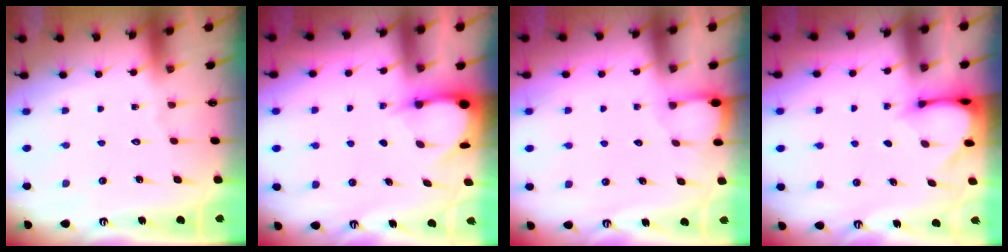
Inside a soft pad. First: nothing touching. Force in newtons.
{"total": 3.5, "press": 3.5, "slide": 0.4}
{"total": 2.0, "press": 2.0, "slide": 0.2}
{"total": 3.4, "press": 3.4, "slide": 0.3}